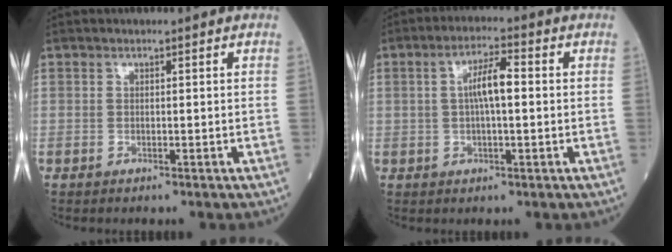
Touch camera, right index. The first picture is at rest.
{"total": 5.4, "force": [0.5, 1.1, 5.3], "torque": [-0.099, 0.014, 0.006]}